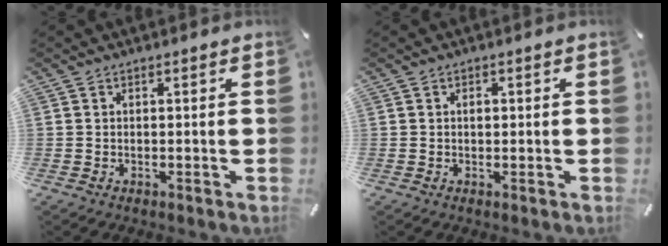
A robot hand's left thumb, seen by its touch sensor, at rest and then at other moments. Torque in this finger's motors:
{"motor_torque": [0.08, 0.07, 0.14, 0.10, 0.05]}